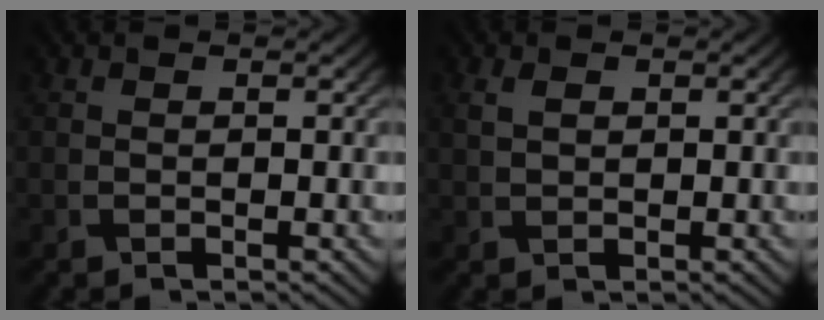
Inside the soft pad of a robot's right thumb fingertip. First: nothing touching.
{"total": 1.8, "force": [0.6, 1.1, 1.3], "torque": [-0.034, 0.002, 0.014]}